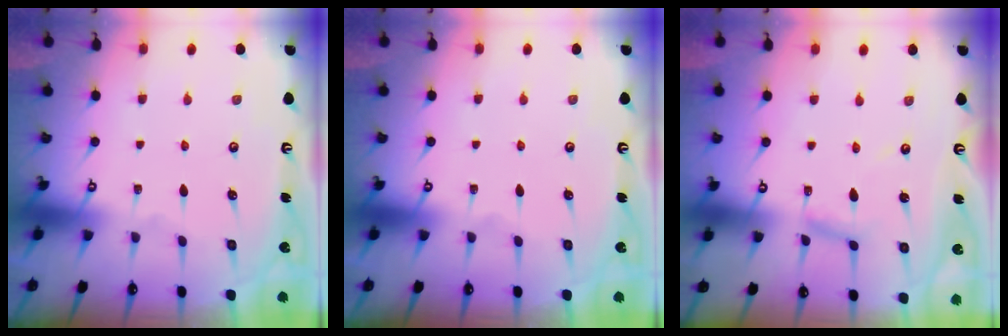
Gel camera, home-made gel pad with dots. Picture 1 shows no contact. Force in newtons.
{"total": 0.0}
{"total": 5.2, "press": 5.2, "slide": 0.3}